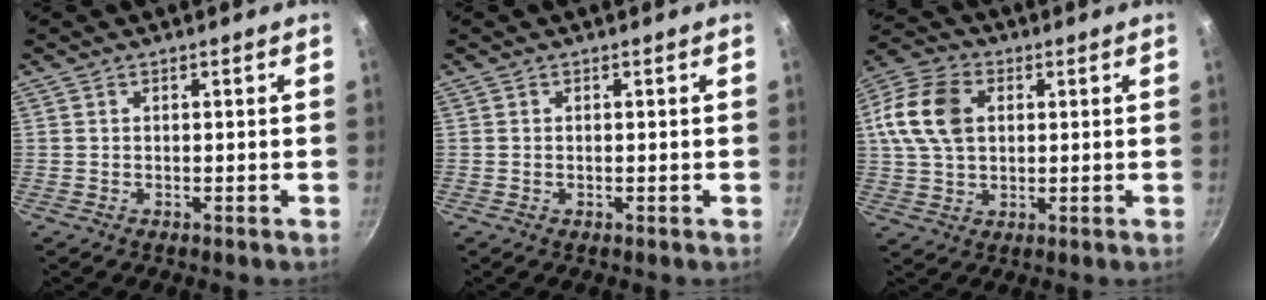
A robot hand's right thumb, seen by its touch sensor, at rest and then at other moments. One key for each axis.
{"total": 0.0}
{"total": 12.7, "fx": 2.6, "fy": 8.8, "fz": 8.8, "tx": -0.159, "ty": 0.011, "tz": 0.037}